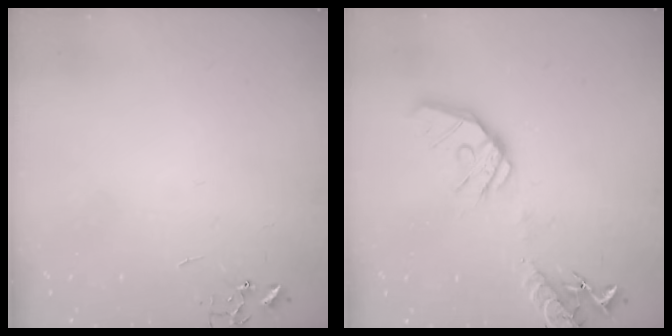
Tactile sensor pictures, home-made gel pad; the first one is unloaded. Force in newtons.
{"total": 17.5, "press": 17.2, "slide": 3.1}